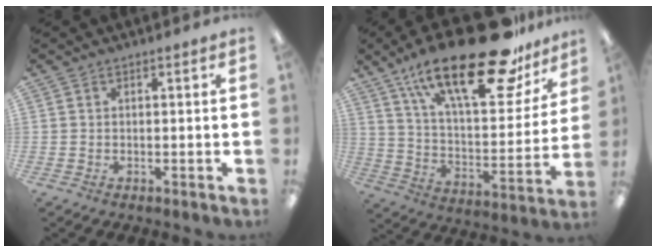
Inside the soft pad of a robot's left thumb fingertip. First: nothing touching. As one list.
[{"total": 29.2, "force": [19.5, 9.9, 19.3], "torque": [-0.301, -0.115, 0.324]}]